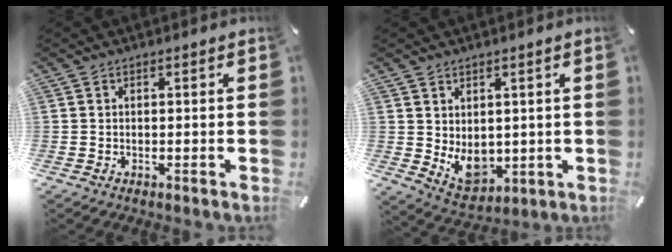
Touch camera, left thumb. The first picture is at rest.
{"total": 7.8, "force": [0.4, 6.5, 4.3], "torque": [-0.058, -0.016, 0.012]}